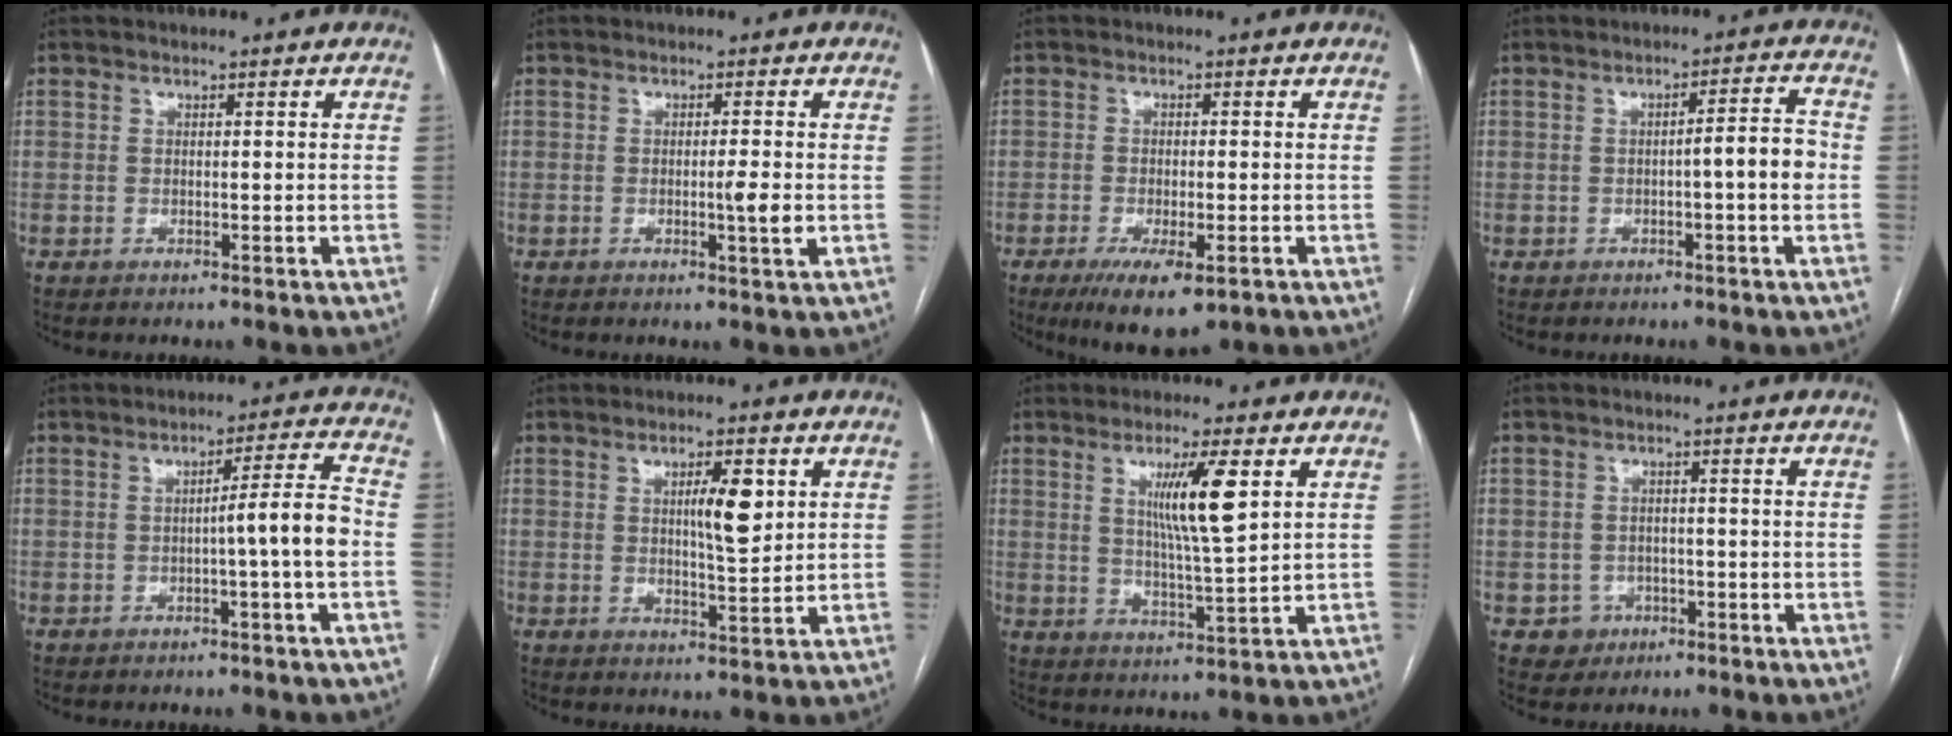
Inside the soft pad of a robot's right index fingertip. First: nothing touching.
{"total": 3.0, "force": [-0.5, -0.2, 2.9], "torque": [-0.047, -0.005, -0.008]}
{"total": 7.4, "force": [-3.9, 2.4, 5.8], "torque": [-0.095, -0.014, -0.056]}
{"total": 5.0, "force": [-0.8, 0.2, 4.9], "torque": [-0.066, 0.013, -0.012]}
{"total": 6.4, "force": [-1.4, -0.9, 6.2], "torque": [-0.088, 0.013, -0.020]}
{"total": 5.9, "force": [1.8, 1.3, 5.5], "torque": [-0.091, -0.001, 0.030]}
{"total": 8.3, "force": [3.0, -0.1, 7.8], "torque": [-0.139, -0.010, 0.054]}
{"total": 3.6, "force": [-1.3, 3.3, 0.0], "torque": [0.010, 0.014, -0.014]}